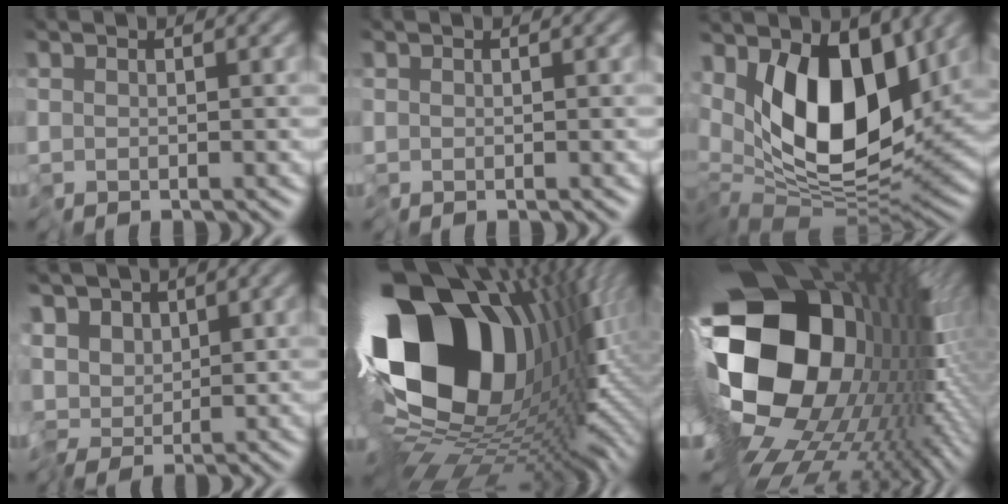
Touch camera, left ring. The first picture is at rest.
{"total": 0.0}
{"total": 11.8, "force": [2.5, 5.9, 9.9], "torque": [-0.149, -0.003, 0.028]}
{"total": 3.6, "force": [0.0, 2.9, 2.2], "torque": [-0.040, 0.014, -0.007]}
{"total": 20.2, "force": [3.8, 12.7, 15.2], "torque": [-0.287, -0.050, 0.090]}
{"total": 20.2, "force": [0.7, 13.9, 14.7], "torque": [-0.295, -0.025, 0.026]}